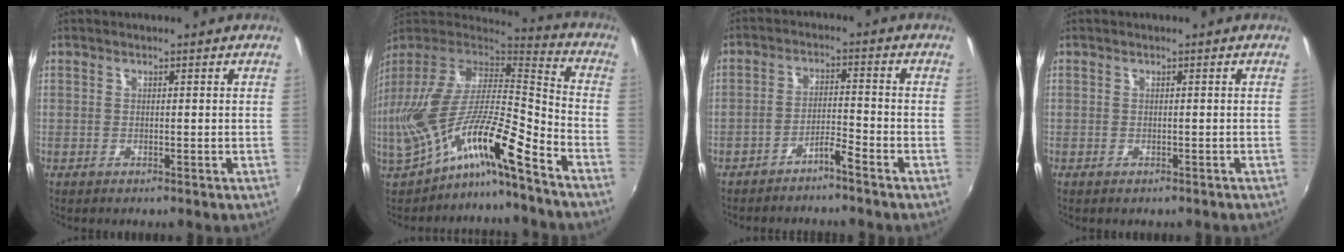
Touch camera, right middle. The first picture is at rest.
{"total": 14.4, "force": [-8.4, 3.0, 11.4], "torque": [-0.193, -0.001, -0.159]}
{"total": 3.5, "force": [-3.0, 0.1, 1.7], "torque": [-0.044, 0.008, -0.056]}
{"total": 1.1, "force": [-0.9, 0.5, 0.4], "torque": [-0.010, -0.003, -0.010]}